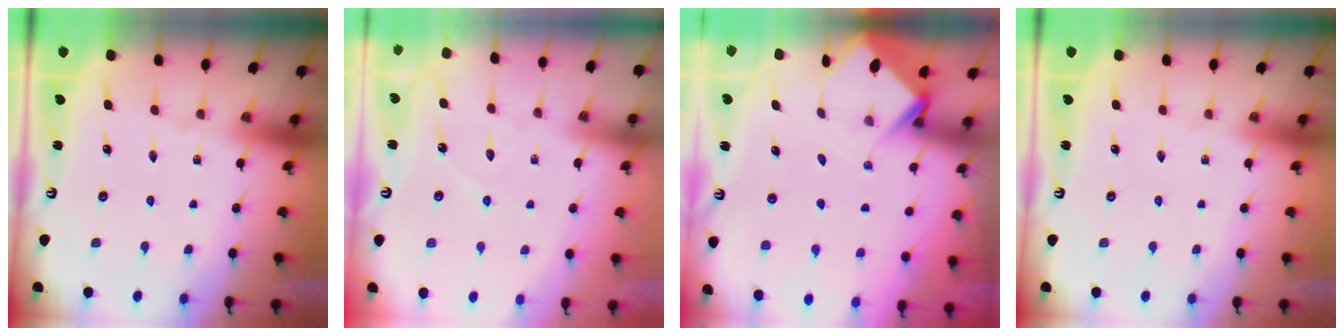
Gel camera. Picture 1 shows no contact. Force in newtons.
{"total": 3.2, "press": 3.2, "slide": 0.3}
{"total": 3.2, "press": 3.2, "slide": 0.2}
{"total": 0.0}